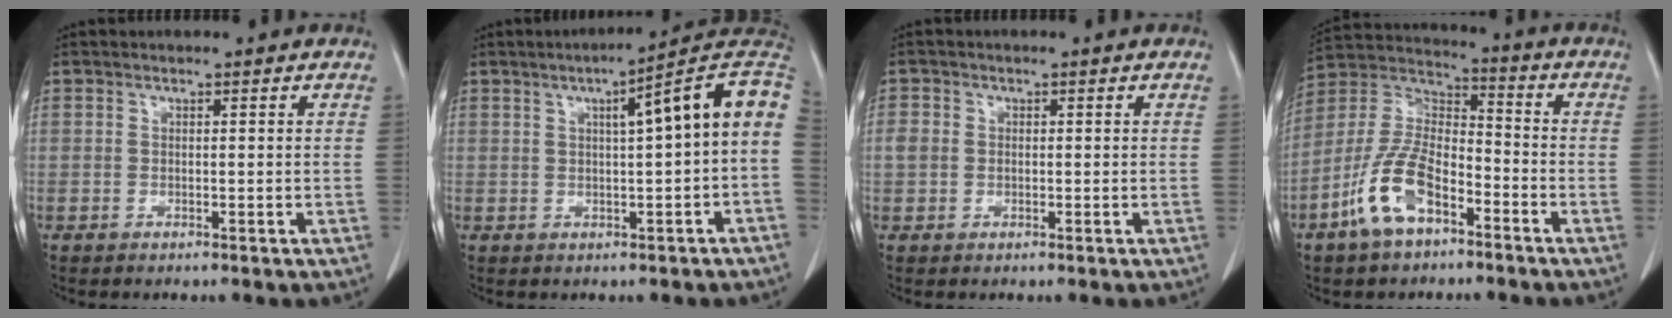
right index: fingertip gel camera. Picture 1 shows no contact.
{"total": 11.4, "force": [2.0, 0.4, 11.2], "torque": [-0.149, 0.034, 0.020]}
{"total": 2.3, "force": [0.1, 2.0, 1.0], "torque": [-0.022, 0.011, 0.003]}
{"total": 12.4, "force": [-6.6, 5.6, 8.9], "torque": [-0.196, 0.011, -0.126]}